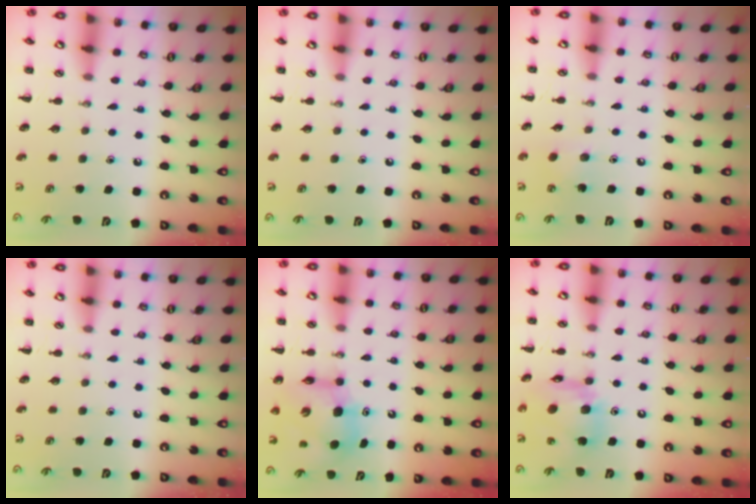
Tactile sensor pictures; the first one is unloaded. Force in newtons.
{"total": 0.0}
{"total": 4.3, "press": 4.2, "slide": 1.2}
{"total": 0.0}
{"total": 8.2, "press": 7.9, "slide": 2.5}
{"total": 13.2, "press": 12.7, "slide": 3.6}